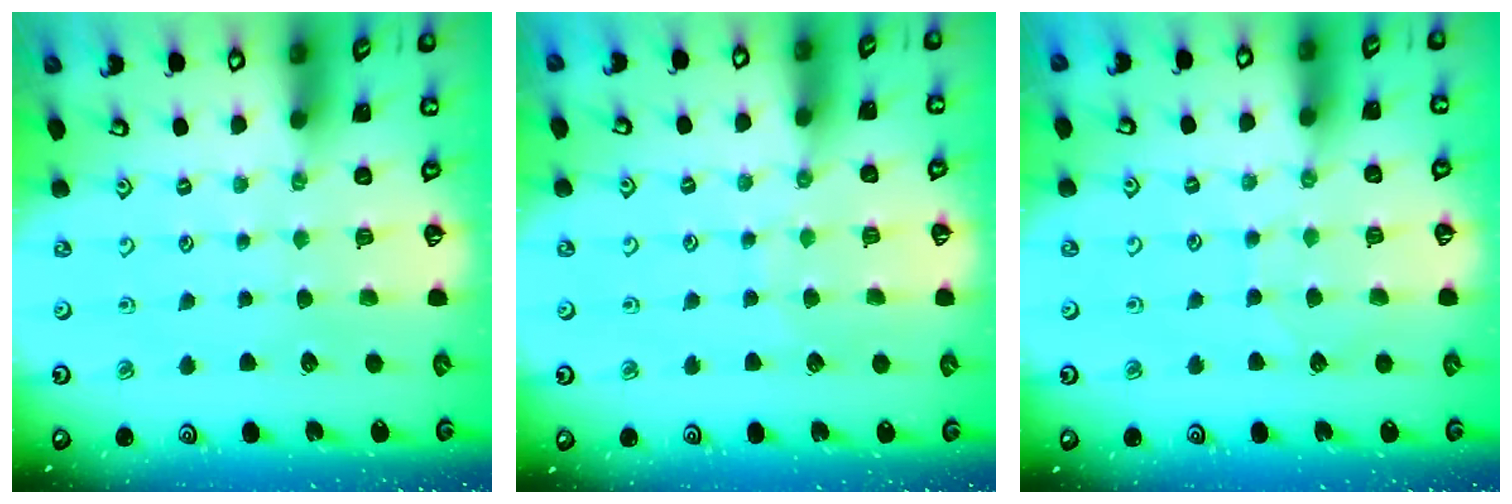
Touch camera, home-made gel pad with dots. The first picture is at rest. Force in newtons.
{"total": 5.7, "press": 5.7, "slide": 0.5}
{"total": 5.7, "press": 5.7, "slide": 0.5}